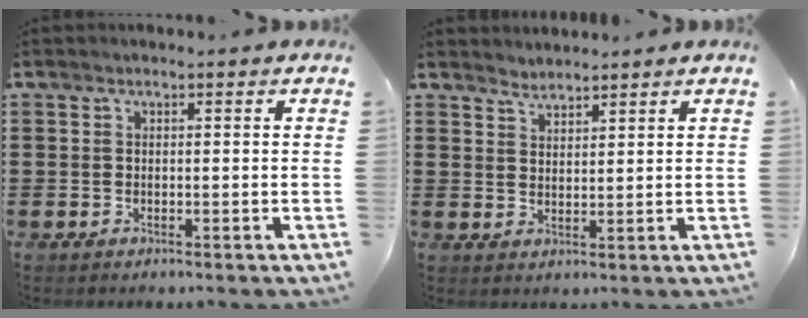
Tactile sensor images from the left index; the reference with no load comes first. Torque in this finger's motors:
{"motor_torque": [0.55, 1.02, 0.01, -0.01]}